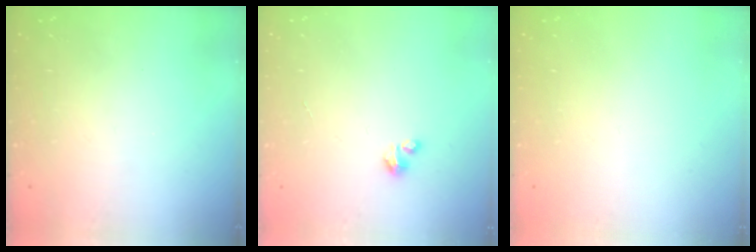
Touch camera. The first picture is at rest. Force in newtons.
{"total": 1.2, "press": 1.2, "slide": 0.2}
{"total": 0.0}